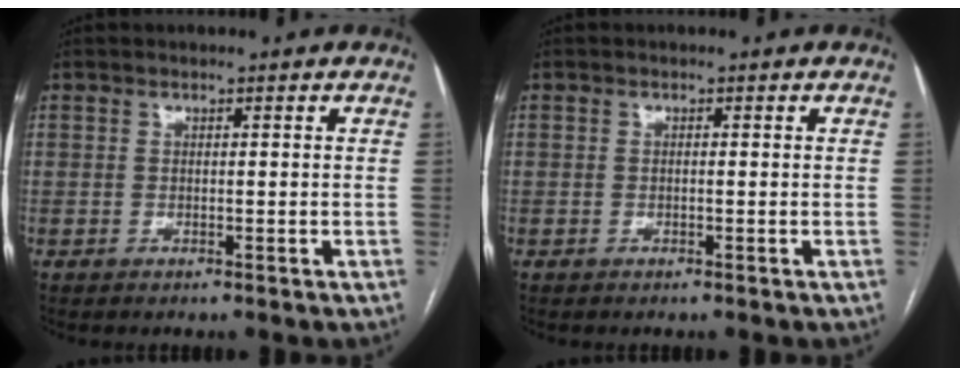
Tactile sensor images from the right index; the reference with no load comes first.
{"total": 0.0}